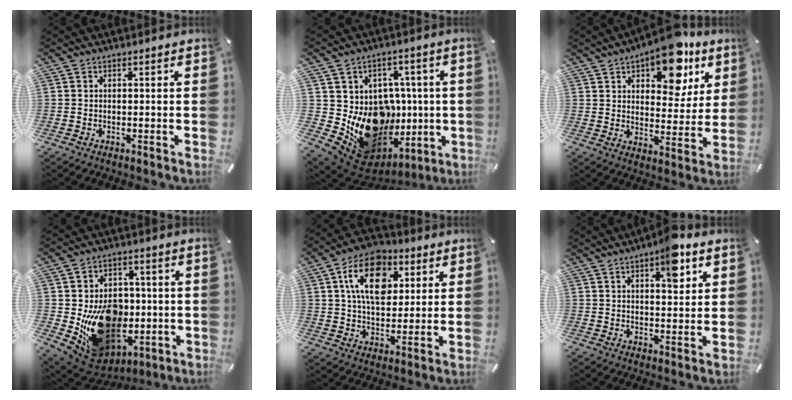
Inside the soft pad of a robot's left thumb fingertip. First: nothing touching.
{"total": 17.3, "force": [-1.1, 15.2, 8.1], "torque": [-0.146, -0.025, 0.030]}
{"total": 15.3, "force": [10.1, 7.4, 8.9], "torque": [-0.112, -0.055, 0.171]}
{"total": 18.9, "force": [-2.3, 15.4, 10.7], "torque": [-0.170, -0.011, -0.014]}
{"total": 14.9, "force": [5.2, 9.8, 10.0], "torque": [-0.165, 0.001, 0.091]}
{"total": 8.3, "force": [4.7, 3.4, 5.9], "torque": [-0.070, -0.023, 0.074]}